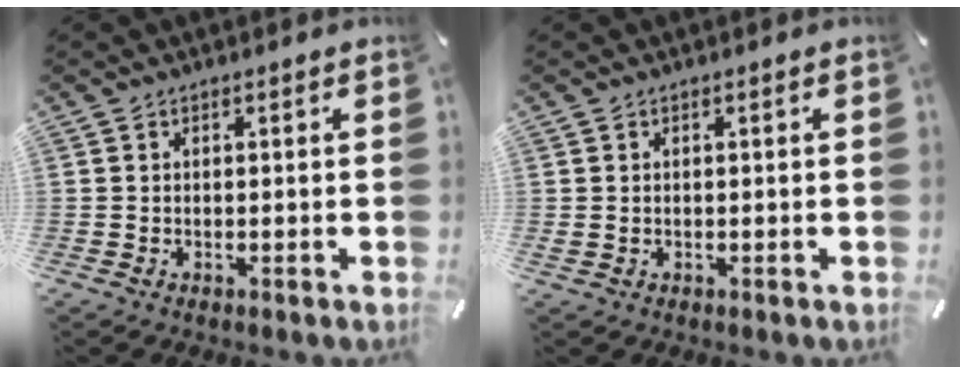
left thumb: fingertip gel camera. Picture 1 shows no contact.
{"total": 0.5, "force": [0.0, 0.4, 0.3], "torque": [-0.006, 0.000, 0.000]}